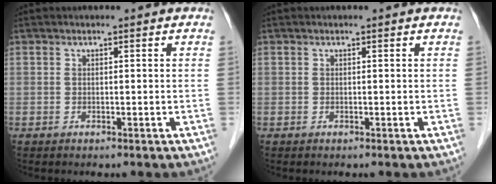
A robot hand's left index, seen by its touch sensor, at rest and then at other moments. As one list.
[{"total": 0.0}]